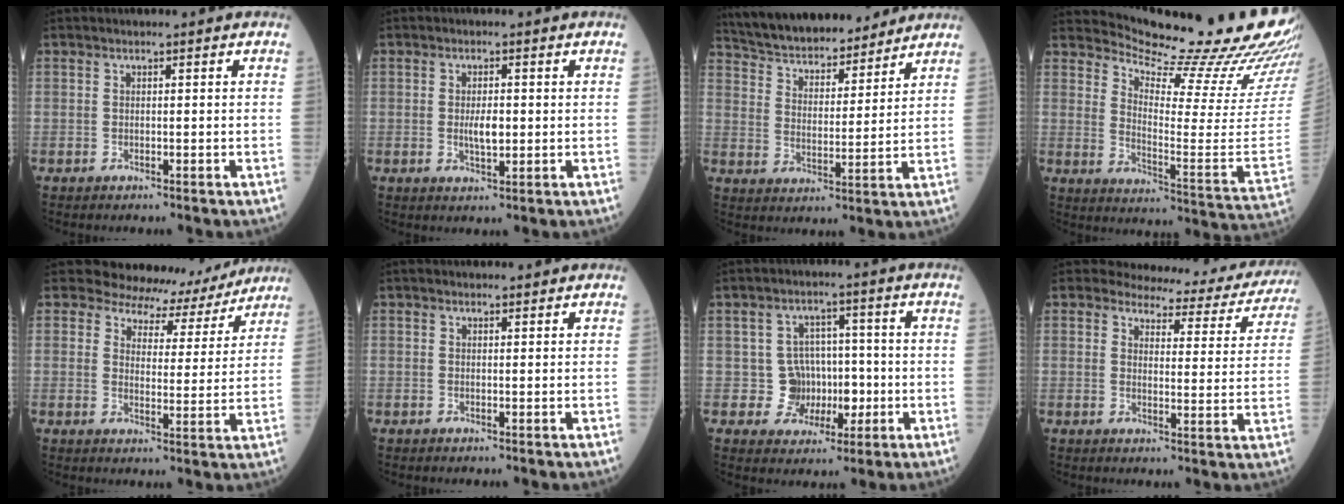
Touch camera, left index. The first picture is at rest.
{"total": 2.6, "force": [-0.2, 1.0, 2.4], "torque": [-0.039, -0.001, -0.001]}
{"total": 19.4, "force": [17.7, 4.8, 6.3], "torque": [-0.103, 0.016, 0.272]}
{"total": 25.1, "force": [23.6, 0.3, 8.4], "torque": [-0.129, -0.142, 0.295]}
{"total": 9.5, "force": [9.0, 3.0, -0.2], "torque": [0.018, -0.011, 0.104]}
{"total": 0.6, "force": [0.6, 0.2, 0.0], "torque": [0.000, 0.001, 0.008]}
{"total": 6.2, "force": [-0.8, 6.0, 1.3], "torque": [0.000, 0.018, -0.009]}
{"total": 15.3, "force": [14.6, 3.9, 2.4], "torque": [0.008, -0.055, 0.143]}